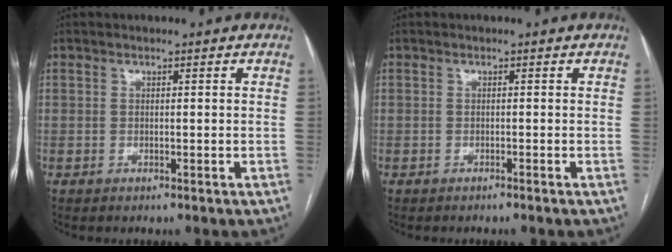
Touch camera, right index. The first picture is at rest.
{"total": 0.6, "force": [-0.5, -0.2, 0.2], "torque": [-0.003, 0.001, -0.010]}